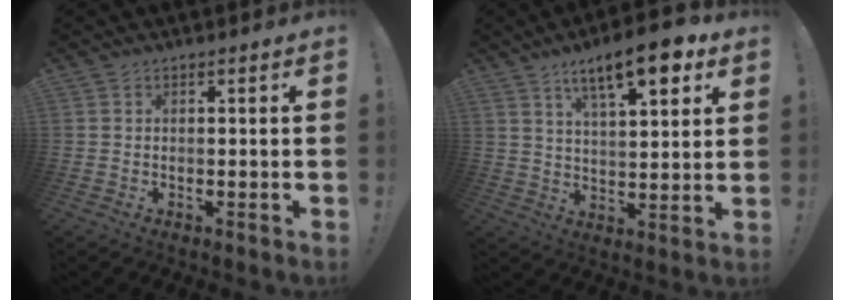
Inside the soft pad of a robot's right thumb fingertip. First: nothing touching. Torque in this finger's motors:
{"motor_torque": [1.36, 2.46, 0.18, 0.18, 0.08]}